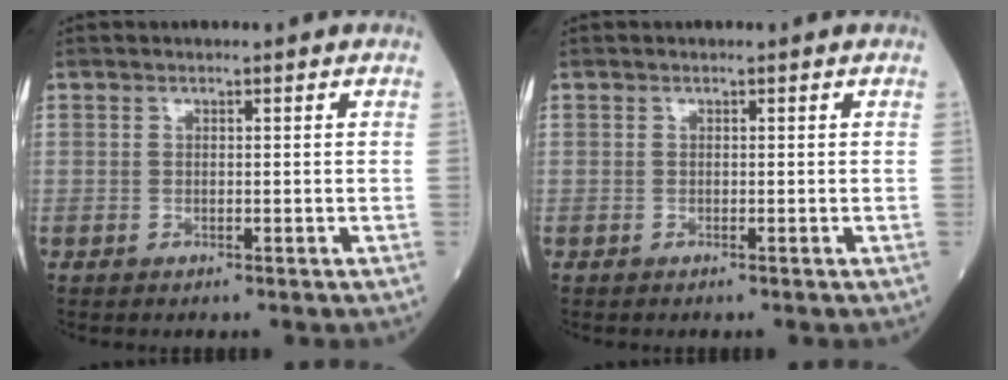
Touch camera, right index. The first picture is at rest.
{"total": 0.0}